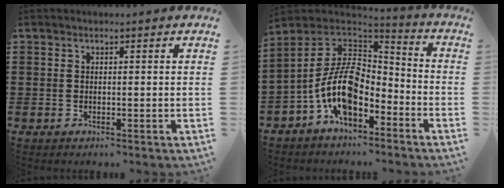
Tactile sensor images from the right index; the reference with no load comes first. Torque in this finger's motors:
{"motor_torque": [2.14, 0.00, 1.05, 0.20]}